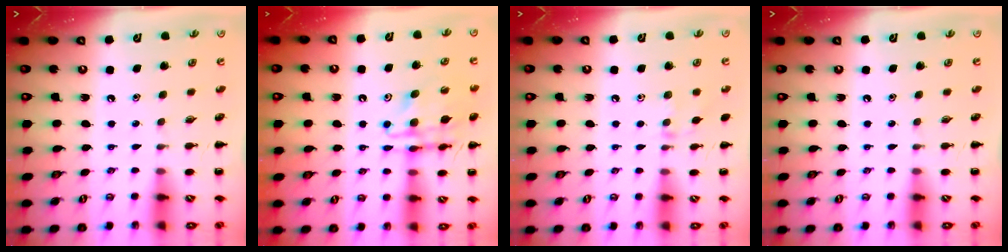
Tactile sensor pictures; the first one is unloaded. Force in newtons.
{"total": 15.0, "press": 14.7, "slide": 3.1}
{"total": 6.7, "press": 6.5, "slide": 1.7}
{"total": 0.0}